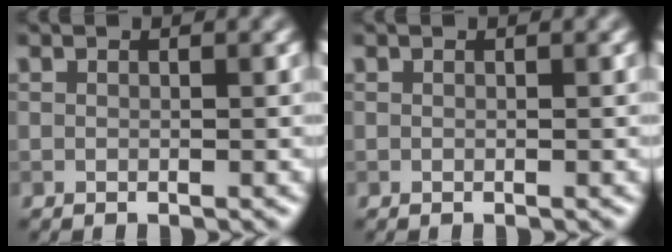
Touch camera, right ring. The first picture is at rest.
{"total": 0.0}